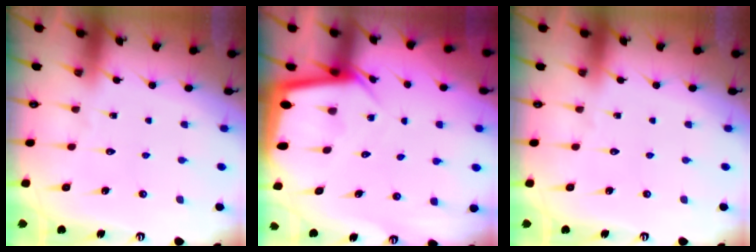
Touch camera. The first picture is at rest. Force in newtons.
{"total": 3.7, "press": 3.6, "slide": 0.4}
{"total": 0.0}